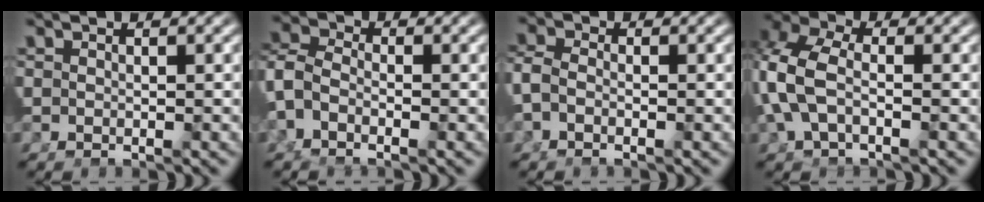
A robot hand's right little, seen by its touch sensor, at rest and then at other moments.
{"total": 6.2, "force": [-1.3, 5.2, 3.0], "torque": [-0.084, -0.010, -0.029]}
{"total": 2.9, "force": [-0.5, 2.3, 1.7], "torque": [-0.047, 0.000, -0.014]}
{"total": 6.3, "force": [0.4, 5.1, 3.7], "torque": [-0.106, 0.000, -0.006]}